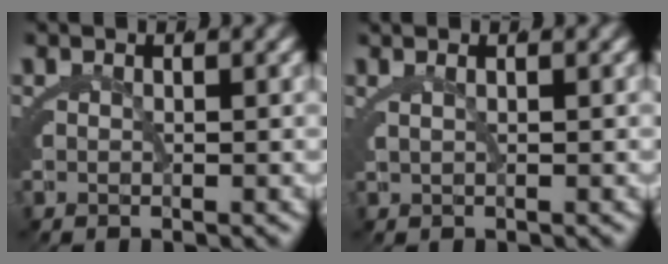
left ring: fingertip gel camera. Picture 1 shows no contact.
{"total": 1.0, "force": [0.6, -0.6, 0.6], "torque": [-0.011, 0.008, 0.013]}